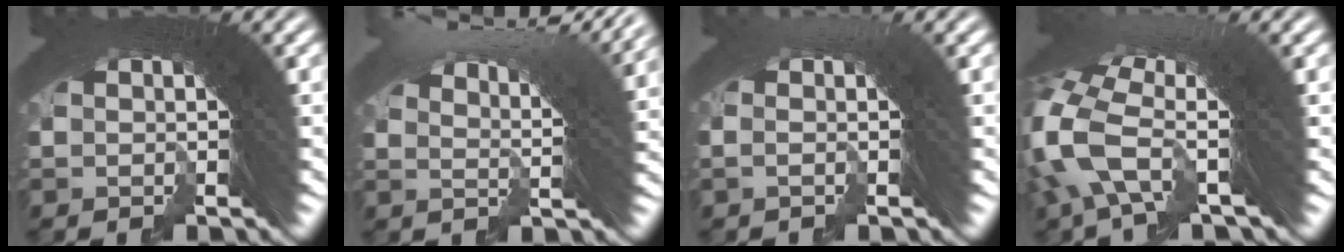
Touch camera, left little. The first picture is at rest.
{"total": 7.2, "force": [5.3, 0.5, 4.8], "torque": [-0.053, 0.026, 0.074]}
{"total": 1.2, "force": [-0.2, -0.5, 1.1], "torque": [-0.002, 0.022, -0.016]}
{"total": 4.5, "force": [-0.3, 2.0, 4.0], "torque": [-0.103, -0.009, -0.004]}